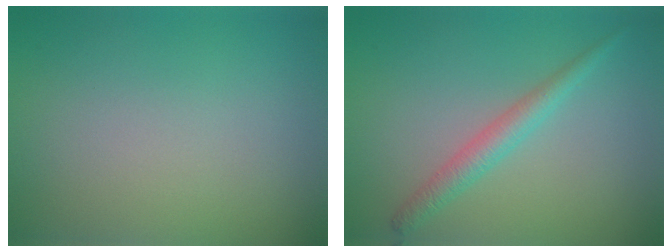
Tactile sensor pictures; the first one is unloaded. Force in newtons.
{"total": 2.4, "press": 2.4, "slide": 0.1}